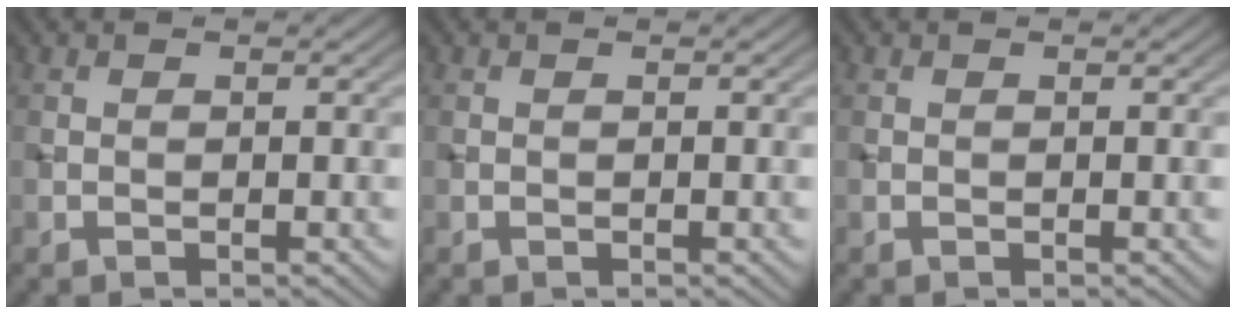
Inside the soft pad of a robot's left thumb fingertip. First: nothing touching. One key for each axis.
{"total": 0.0}
{"total": 0.0}